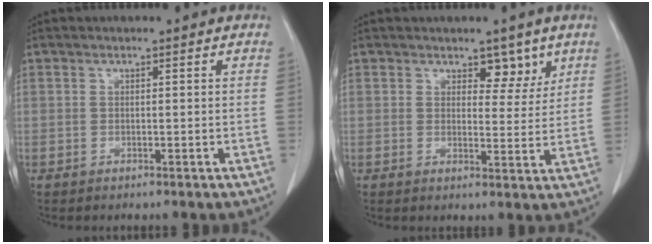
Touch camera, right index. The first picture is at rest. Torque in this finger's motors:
{"motor_torque": [0.09, 0.05, 0.06, 0.01]}